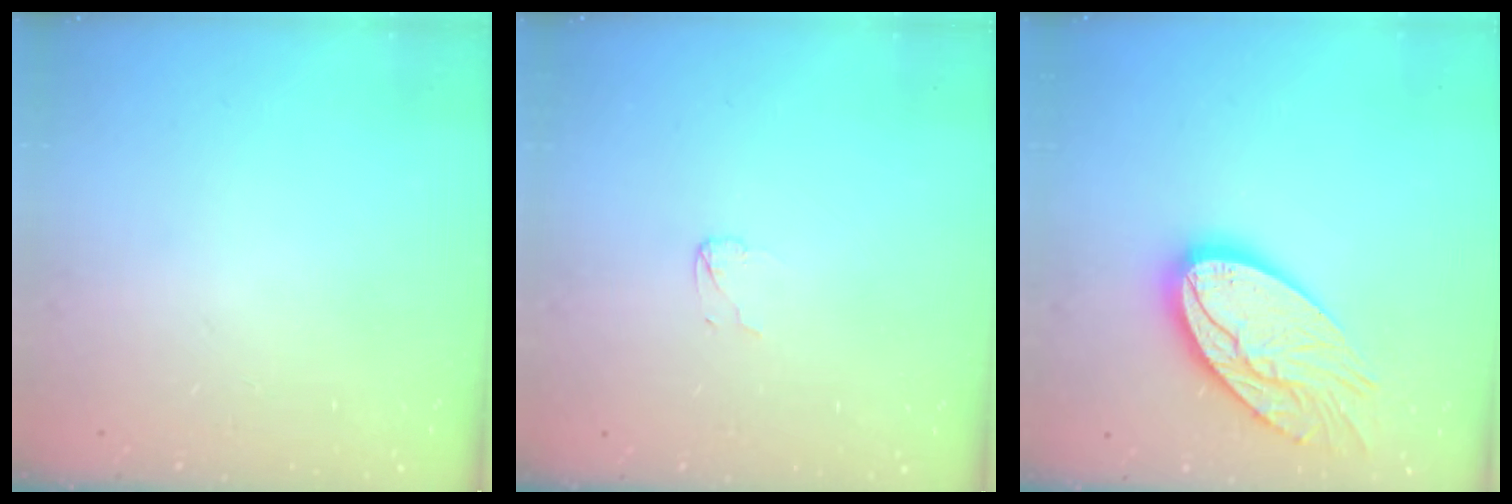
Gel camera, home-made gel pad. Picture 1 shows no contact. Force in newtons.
{"total": 2.4, "press": 2.4, "slide": 0.2}
{"total": 18.9, "press": 18.9, "slide": 1.4}